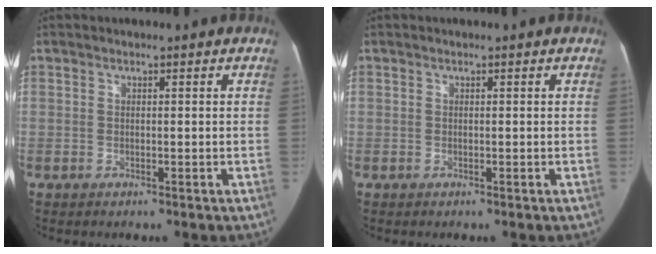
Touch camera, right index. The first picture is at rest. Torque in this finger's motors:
{"motor_torque": [-0.09, -0.05, 0.01, 0.00]}